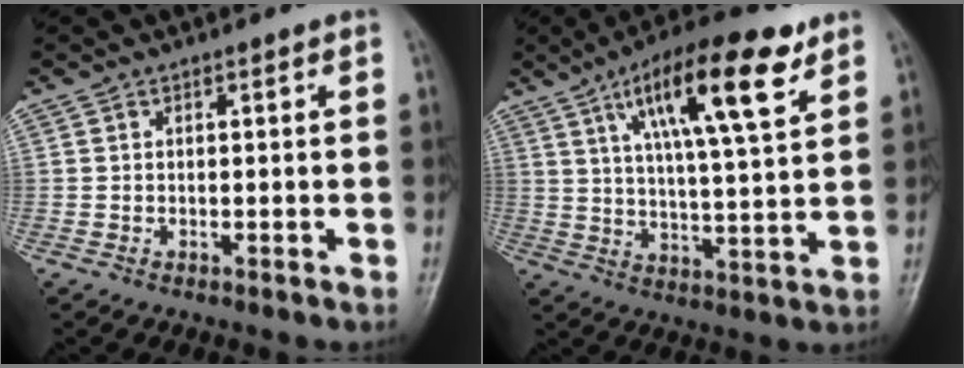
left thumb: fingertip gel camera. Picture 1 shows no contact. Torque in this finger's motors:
{"motor_torque": [0.85, 0.88, 1.65, -1.12, 0.23]}